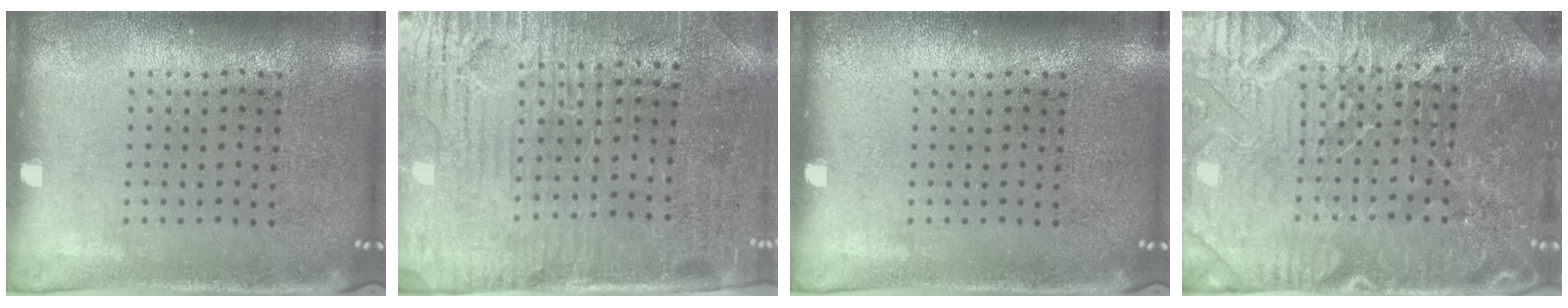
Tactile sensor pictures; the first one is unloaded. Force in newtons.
{"total": 3.6, "press": 3.2, "slide": 1.5}
{"total": 0.0}
{"total": 4.9, "press": 4.7, "slide": 1.4}